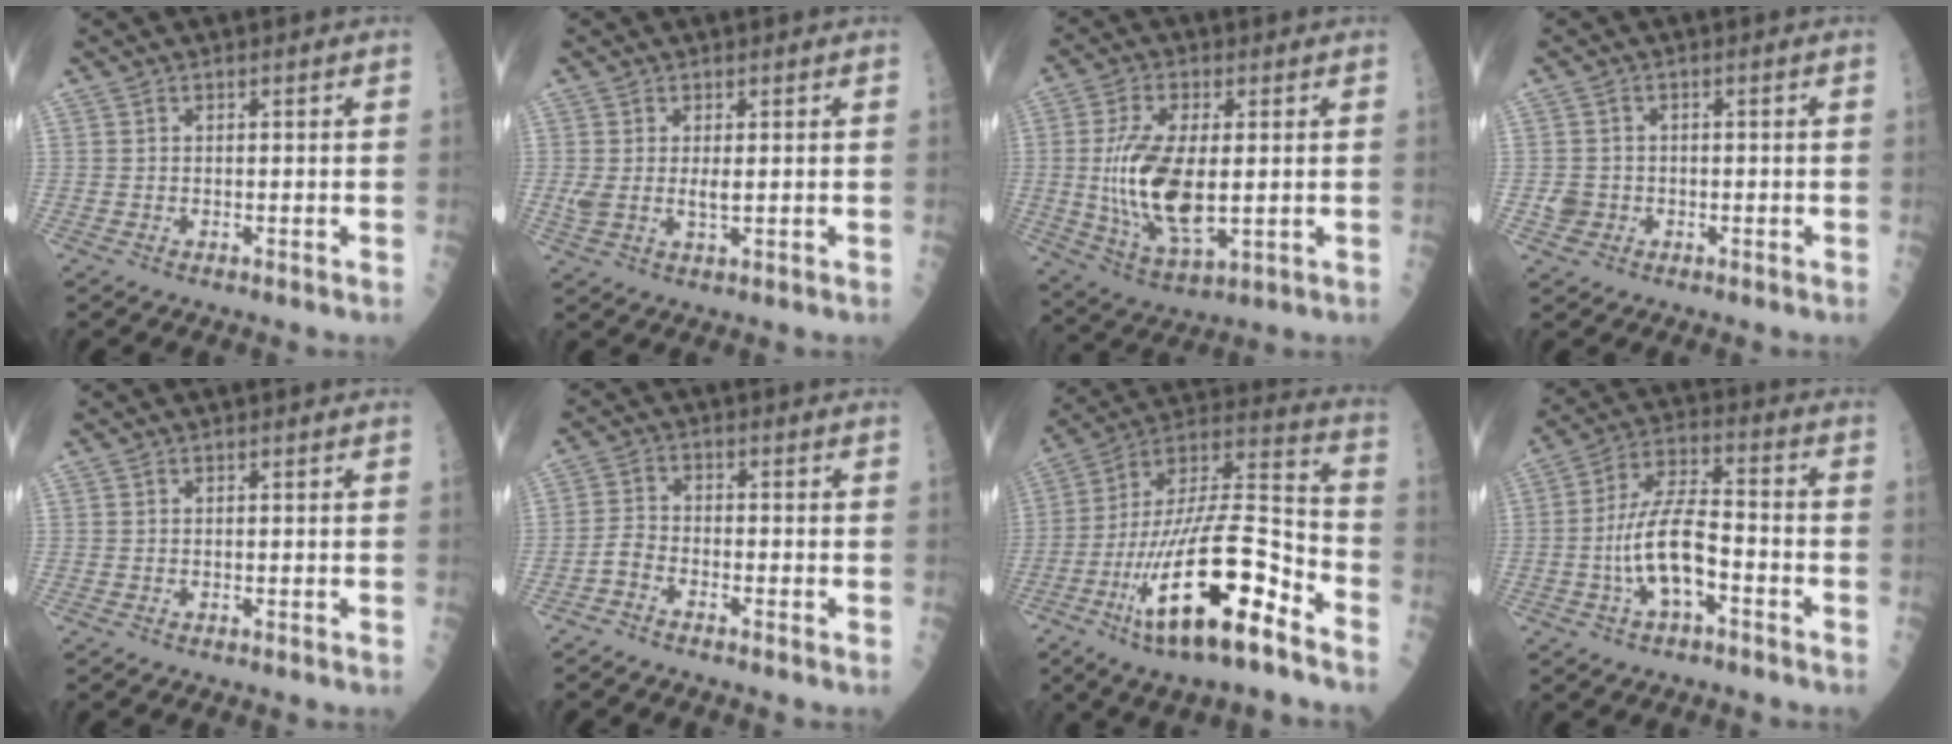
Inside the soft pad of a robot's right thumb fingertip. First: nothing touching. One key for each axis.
{"total": 3.7, "fx": 0.4, "fy": 1.4, "fz": 3.4, "tx": -0.074, "ty": -0.004, "tz": 0.013}
{"total": 15.3, "fx": -0.1, "fy": 6.4, "fz": 13.9, "tx": -0.281, "ty": -0.020, "tz": 0.008}
{"total": 2.5, "fx": -0.6, "fy": 2.3, "fz": 0.8, "tx": -0.001, "ty": 0.007, "tz": -0.010}
{"total": 0.0}
{"total": 3.0, "fx": -2.2, "fy": 0.9, "fz": 1.7, "tx": -0.045, "ty": 0.022, "tz": -0.047}
{"total": 24.7, "fx": -11.5, "fy": 6.4, "fz": 20.9, "tx": -0.410, "ty": 0.050, "tz": -0.199}
{"total": 12.0, "fx": -3.5, "fy": 4.8, "fz": 10.4, "tx": -0.201, "ty": 0.043, "tz": -0.064}